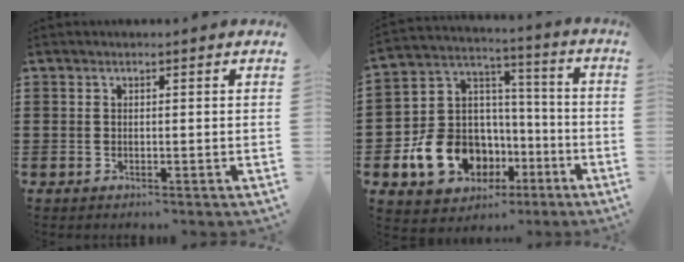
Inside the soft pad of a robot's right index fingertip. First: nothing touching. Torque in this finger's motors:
{"motor_torque": [2.14, 0.00, 1.06, 0.21]}